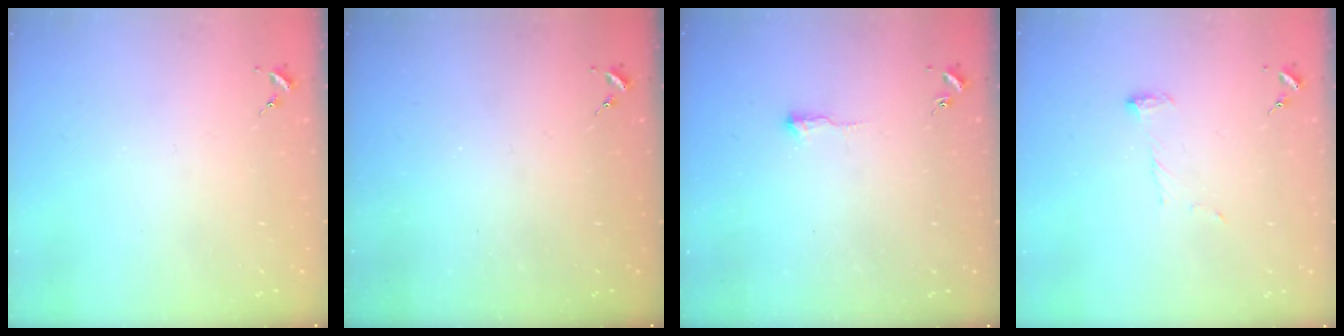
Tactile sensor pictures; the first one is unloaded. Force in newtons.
{"total": 0.0}
{"total": 2.9, "press": 2.9, "slide": 0.6}
{"total": 6.6, "press": 6.6, "slide": 0.4}